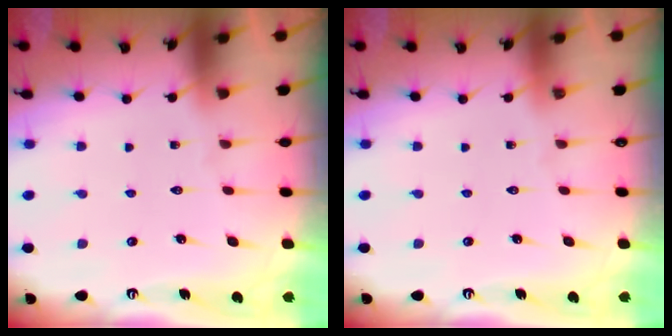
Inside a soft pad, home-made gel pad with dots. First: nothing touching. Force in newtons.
{"total": 0.0}